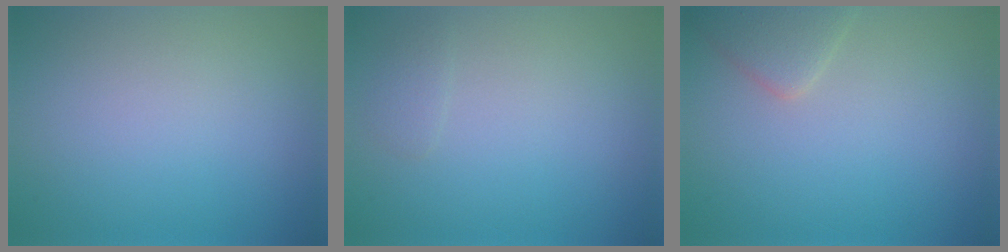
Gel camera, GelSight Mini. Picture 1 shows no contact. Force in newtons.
{"total": 0.8, "press": 0.8, "slide": 0.1}
{"total": 2.4, "press": 2.4, "slide": 0.1}